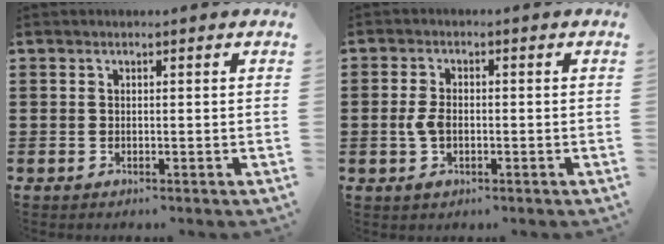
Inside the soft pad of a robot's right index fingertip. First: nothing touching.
{"total": 3.5, "force": [-0.7, 1.9, 2.8], "torque": [-0.069, -0.005, -0.014]}